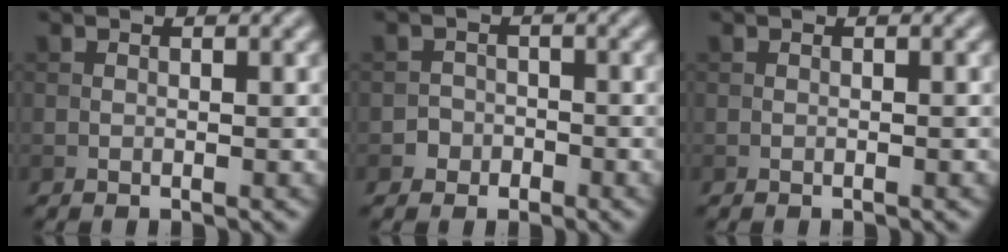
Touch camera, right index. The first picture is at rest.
{"total": 1.6, "force": [-0.8, 1.4, 0.0], "torque": [0.018, 0.009, -0.021]}
{"total": 0.0}